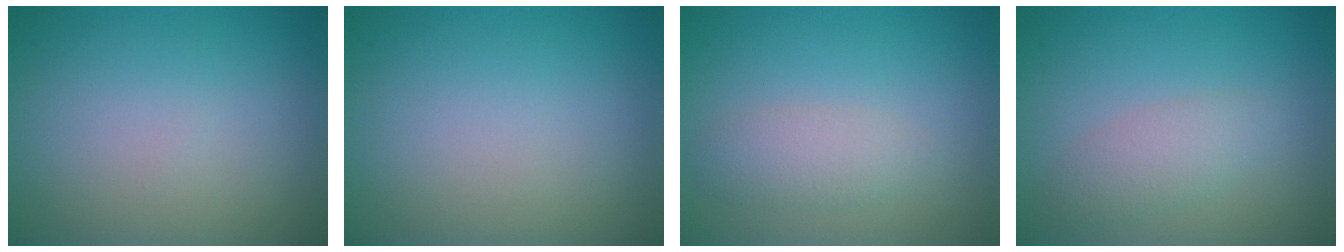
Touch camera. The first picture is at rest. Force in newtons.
{"total": 0.0}
{"total": 2.1, "press": 2.1, "slide": 0.1}
{"total": 2.3, "press": 2.3, "slide": 0.1}